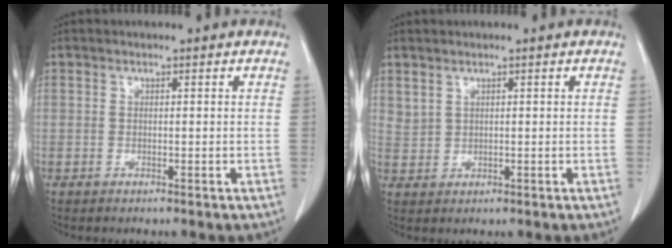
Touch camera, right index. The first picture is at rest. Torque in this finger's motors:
{"motor_torque": [-0.12, 0.23, 0.00, 0.00]}